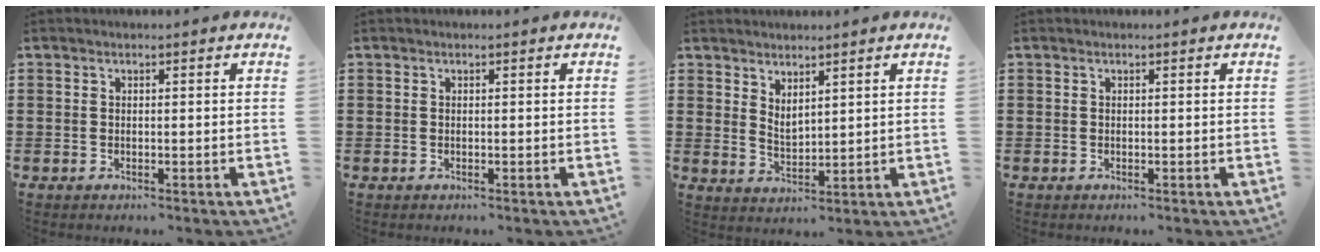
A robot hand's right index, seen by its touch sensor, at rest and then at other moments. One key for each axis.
{"total": 0.0}
{"total": 2.6, "fx": 2.4, "fy": 0.7, "fz": 0.5, "tx": -0.017, "ty": -0.001, "tz": 0.046}
{"total": 0.0}